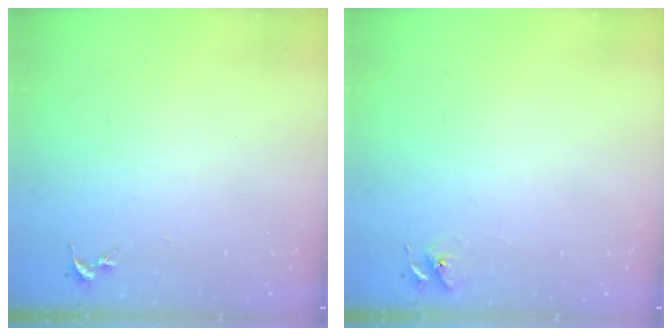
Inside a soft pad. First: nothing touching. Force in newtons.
{"total": 5.8, "press": 5.8, "slide": 0.7}